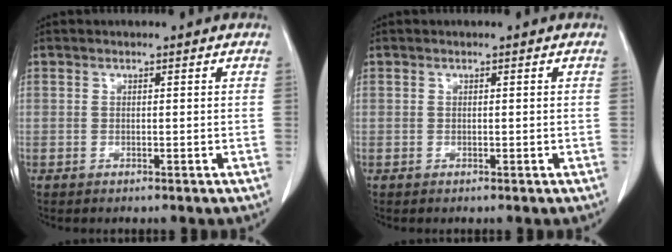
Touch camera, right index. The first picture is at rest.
{"total": 0.0}